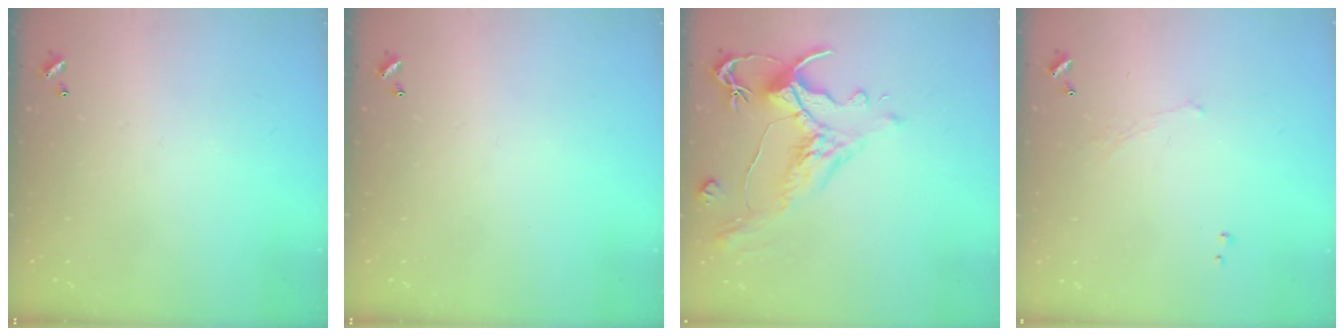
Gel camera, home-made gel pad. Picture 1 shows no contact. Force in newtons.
{"total": 0.0}
{"total": 1.6, "press": 0.4, "slide": 1.5}
{"total": 1.1, "press": 1.0, "slide": 0.6}